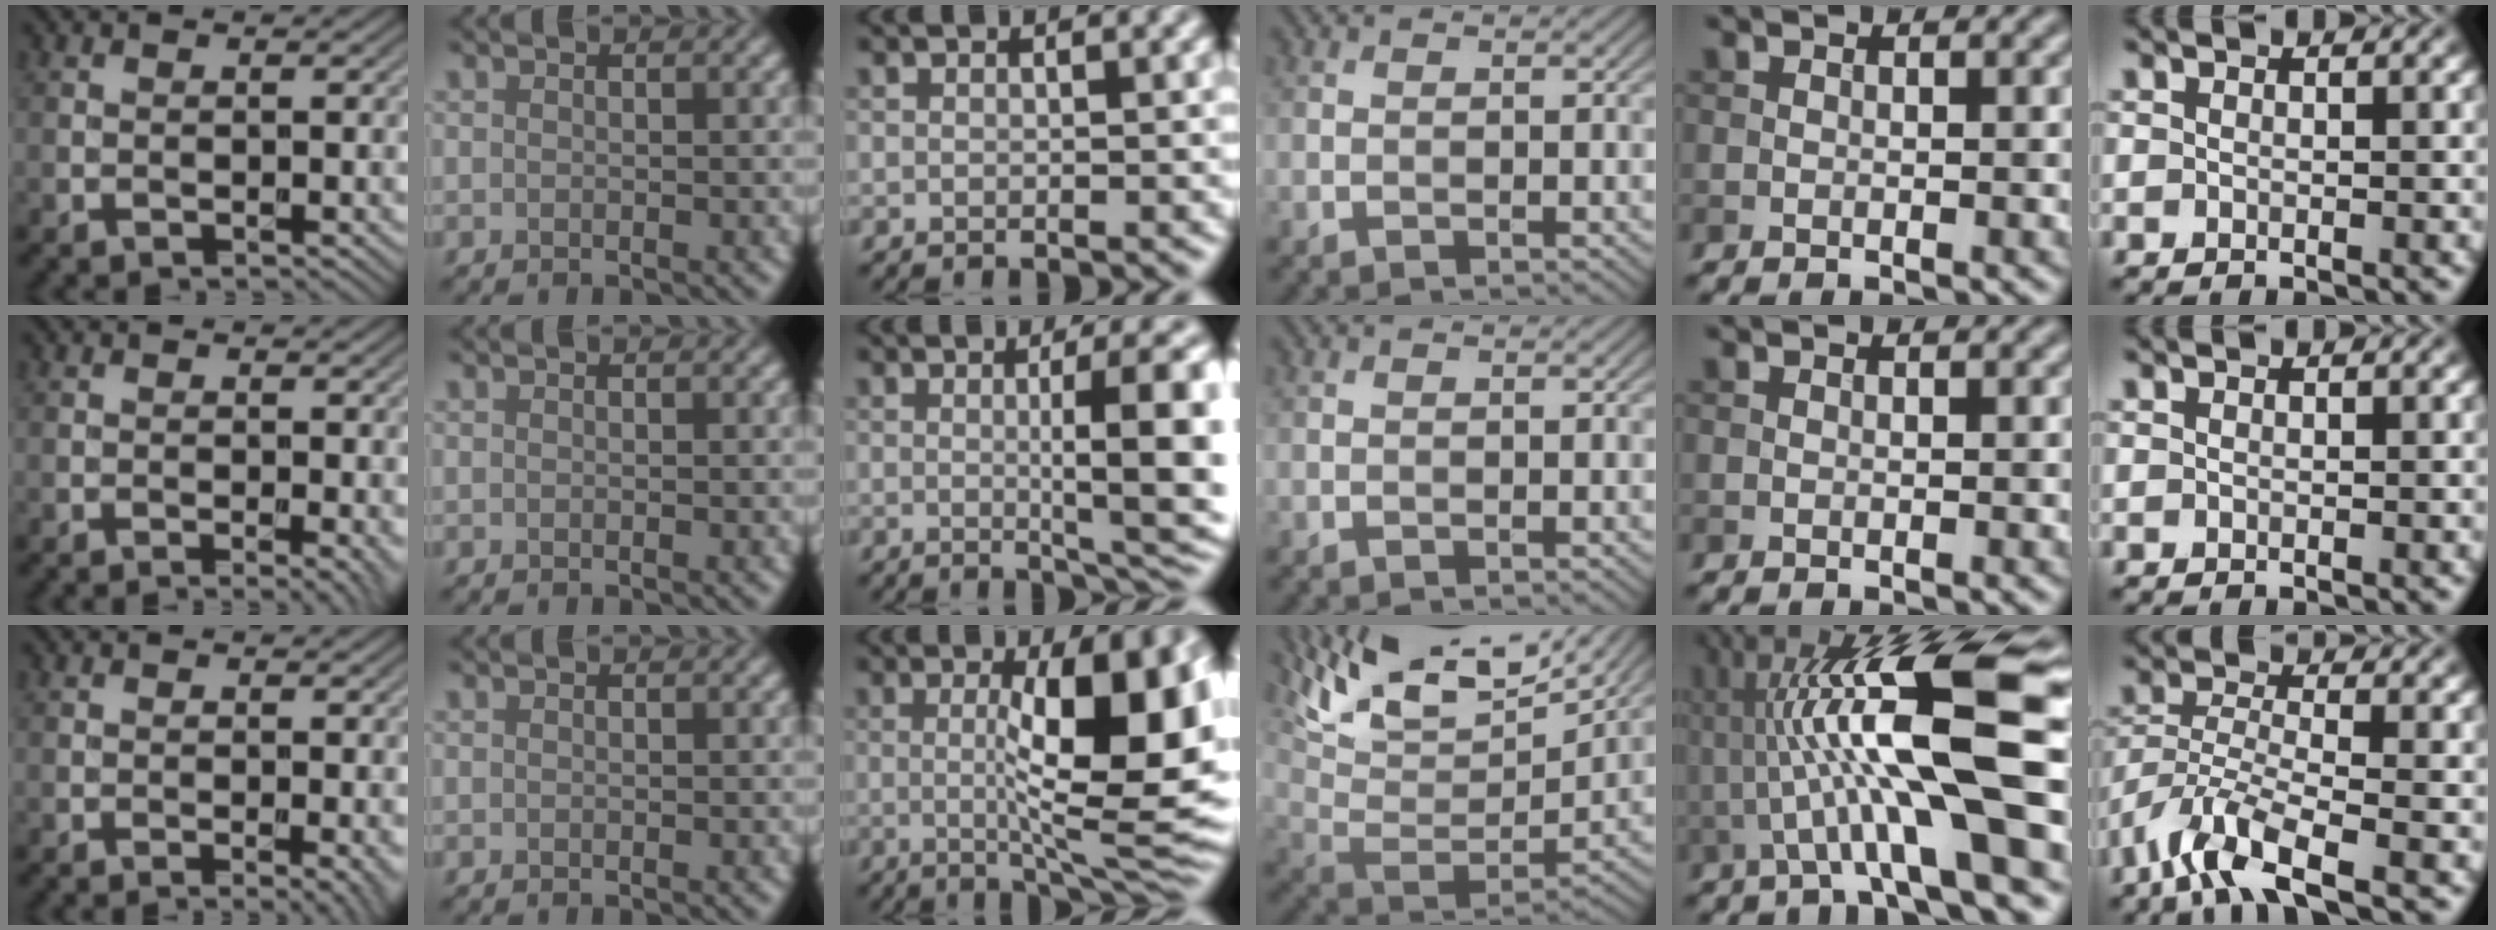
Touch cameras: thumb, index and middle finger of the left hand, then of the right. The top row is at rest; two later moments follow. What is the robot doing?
{"motion": "unscrew", "object": "dispenser bottle"}